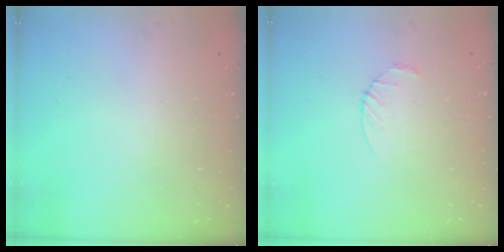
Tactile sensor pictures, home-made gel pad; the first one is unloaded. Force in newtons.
{"total": 3.4, "press": 3.3, "slide": 0.4}